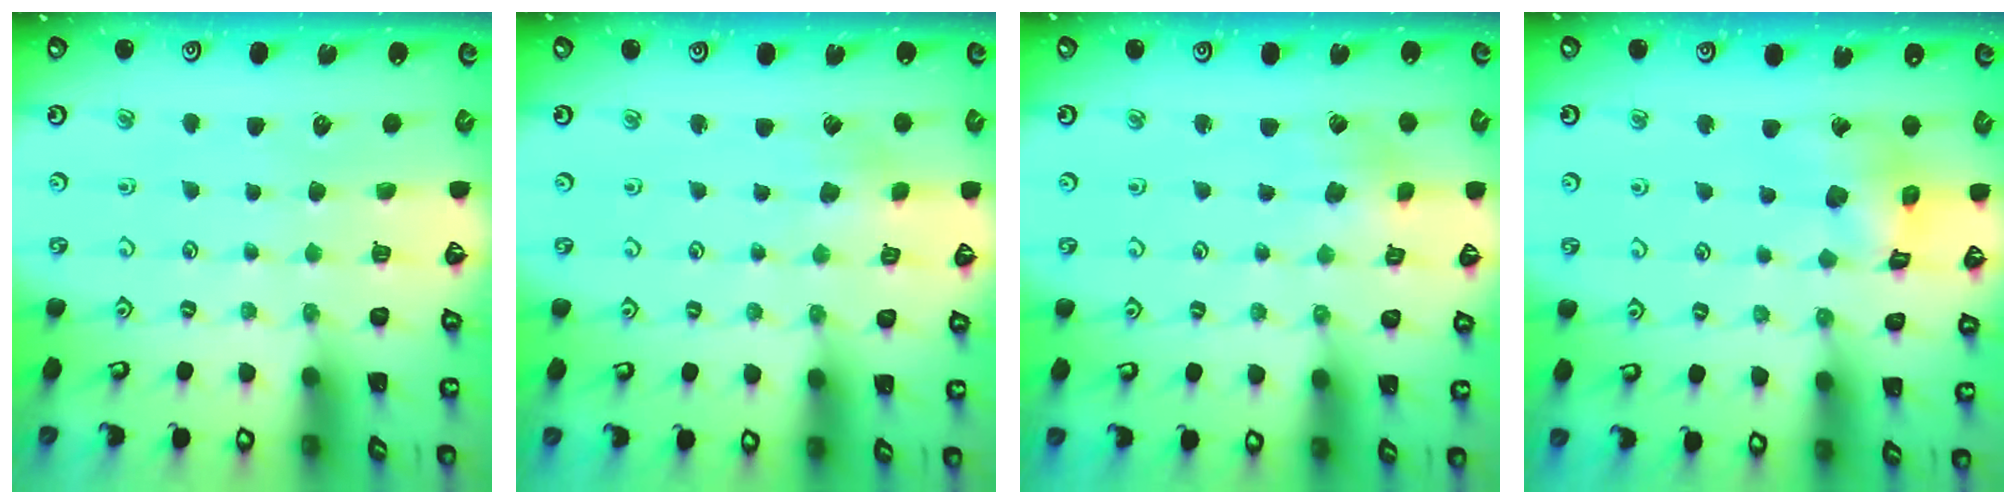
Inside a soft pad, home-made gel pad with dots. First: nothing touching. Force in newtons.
{"total": 2.6, "press": 2.6, "slide": 0.5}
{"total": 2.9, "press": 2.9, "slide": 0.5}
{"total": 11.9, "press": 11.8, "slide": 1.3}